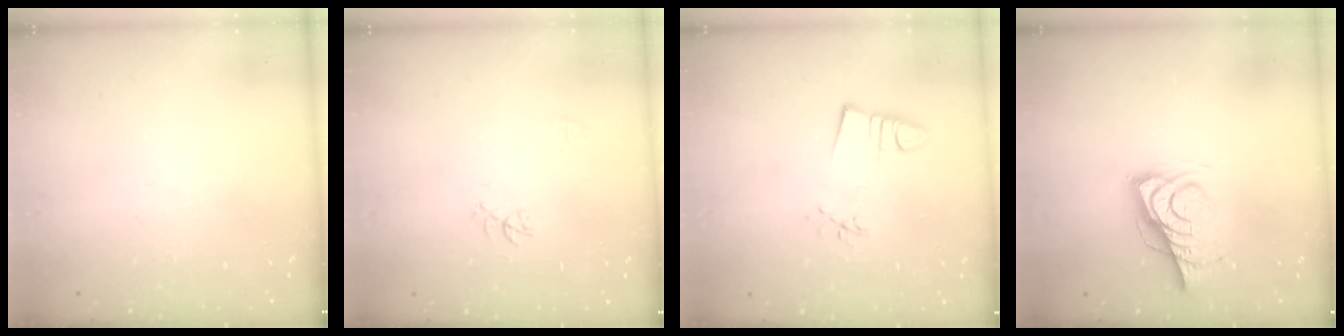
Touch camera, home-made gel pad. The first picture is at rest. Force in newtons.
{"total": 5.3, "press": 5.3, "slide": 0.4}
{"total": 3.0, "press": 1.6, "slide": 2.5}
{"total": 9.0, "press": 8.3, "slide": 3.2}